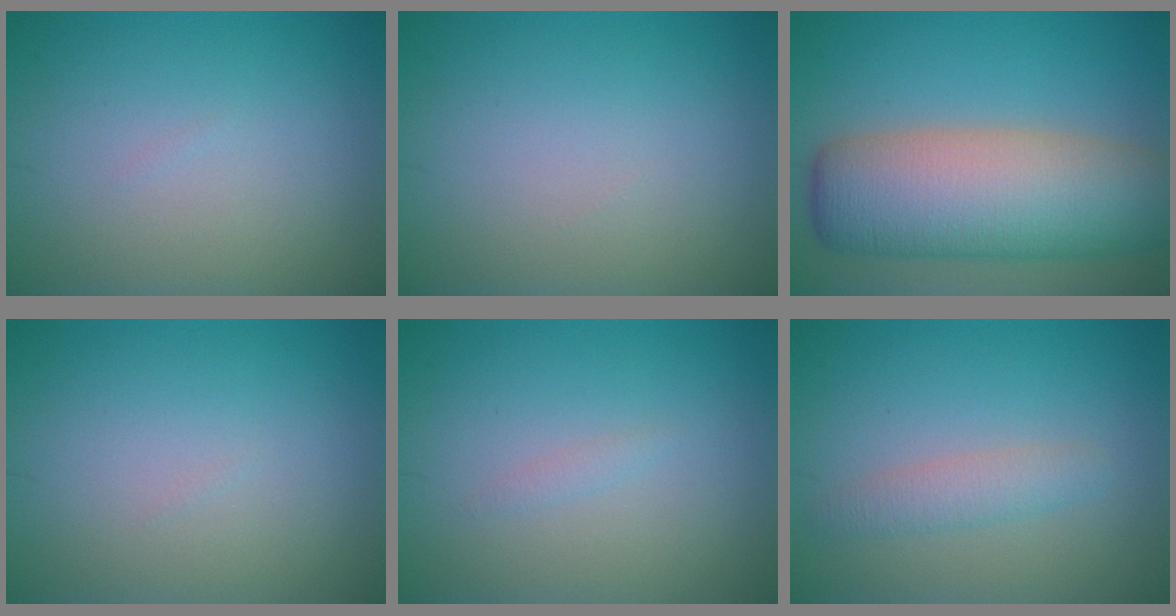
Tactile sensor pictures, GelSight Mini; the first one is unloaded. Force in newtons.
{"total": 0.0}
{"total": 11.7, "press": 11.7, "slide": 0.6}
{"total": 0.0}
{"total": 0.6, "press": 0.6, "slide": 0.0}
{"total": 2.1, "press": 2.1, "slide": 0.1}